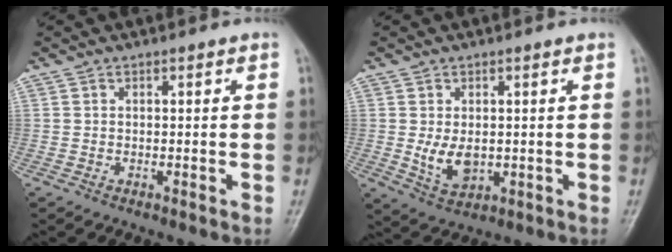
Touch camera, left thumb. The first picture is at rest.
{"total": 5.4, "force": [0.1, 3.5, 4.1], "torque": [-0.062, -0.013, 0.015]}